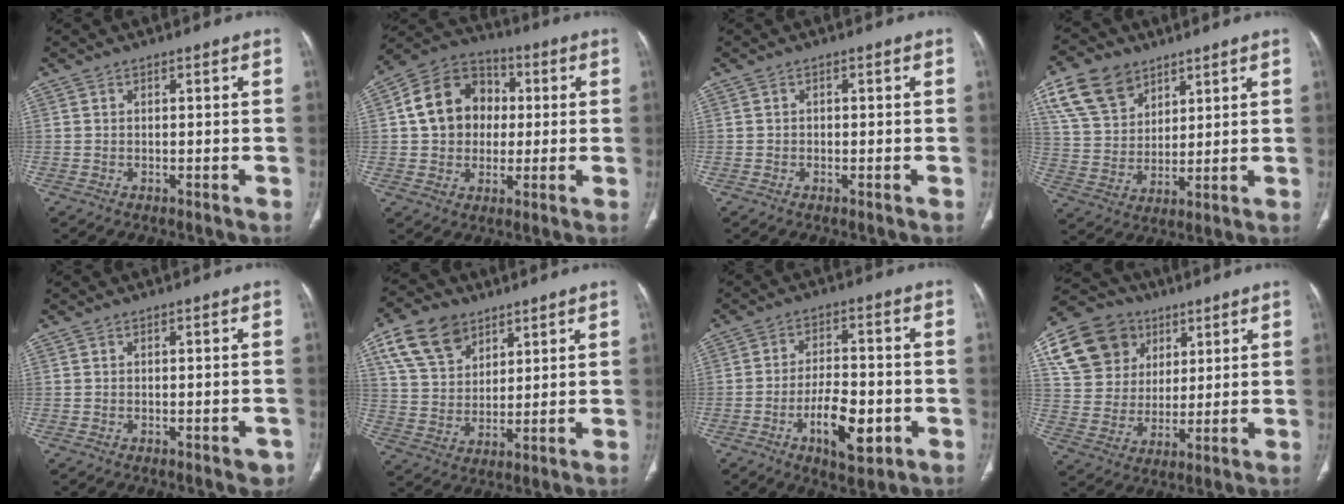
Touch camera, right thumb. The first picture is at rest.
{"total": 14.3, "force": [1.4, 11.9, 7.8], "torque": [-0.102, 0.021, 0.016]}
{"total": 0.6, "force": [-0.2, 0.6, 0.2], "torque": [0.000, 0.003, -0.004]}
{"total": 12.9, "force": [7.4, 8.6, 6.0], "torque": [-0.095, -0.017, 0.149]}
{"total": 2.2, "force": [-1.3, 1.0, 1.5], "torque": [-0.005, 0.006, -0.013]}
{"total": 12.8, "force": [7.1, 8.5, 6.5], "torque": [-0.100, -0.017, 0.140]}
{"total": 10.6, "force": [-3.9, 4.8, 8.6], "torque": [-0.134, 0.016, -0.059]}
{"total": 17.0, "force": [7.5, 13.8, 6.6], "torque": [-0.098, 0.001, 0.141]}